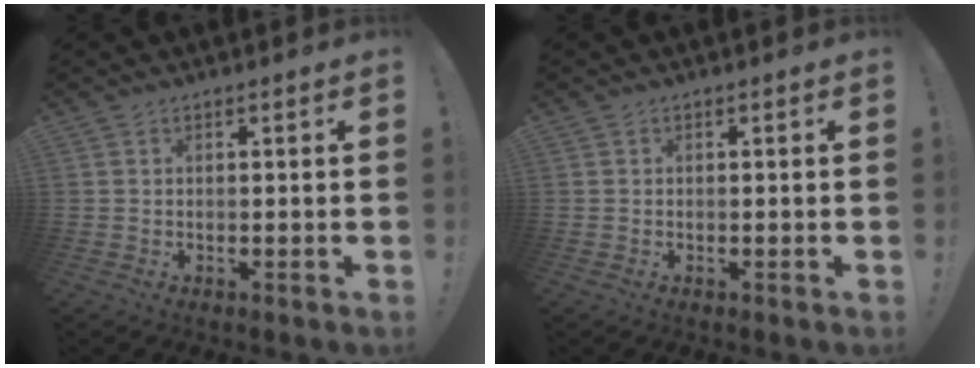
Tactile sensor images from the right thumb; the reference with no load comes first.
{"total": 0.0}